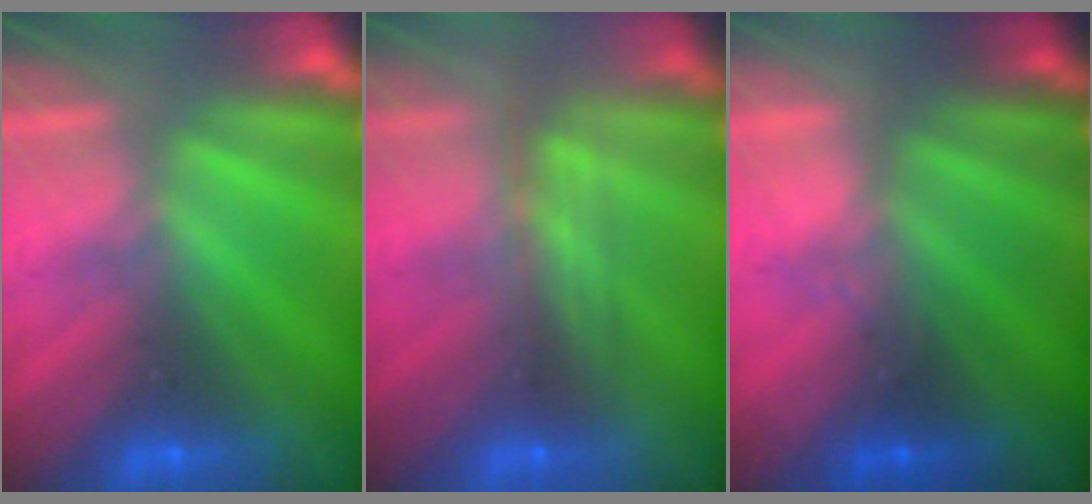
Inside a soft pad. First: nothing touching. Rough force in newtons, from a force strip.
{"total": 2.4}
{"total": 1.5}